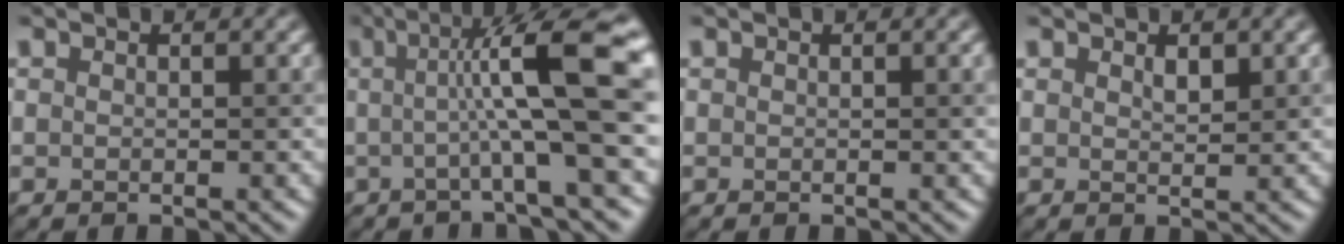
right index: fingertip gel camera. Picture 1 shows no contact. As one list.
[{"total": 10.7, "force": [1.0, 1.3, 10.5], "torque": [-0.138, 0.017, 0.012]}, {"total": 1.1, "force": [0.2, 0.4, 1.0], "torque": [-0.010, 0.005, 0.000]}, {"total": 0.9, "force": [0.8, 0.2, 0.4], "torque": [-0.011, 0.003, 0.017]}]